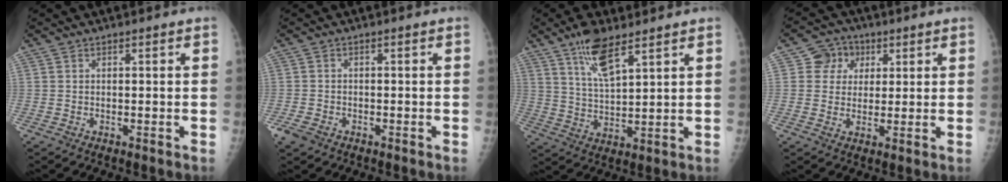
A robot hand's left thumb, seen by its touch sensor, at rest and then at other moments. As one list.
[{"total": 2.9, "force": [-1.7, 2.0, 1.2], "torque": [-0.024, 0.003, -0.030]}, {"total": 8.7, "force": [5.6, 2.7, 6.1], "torque": [-0.106, -0.027, 0.111]}, {"total": 6.1, "force": [2.0, 5.6, 1.5], "torque": [0.009, 0.001, 0.028]}]